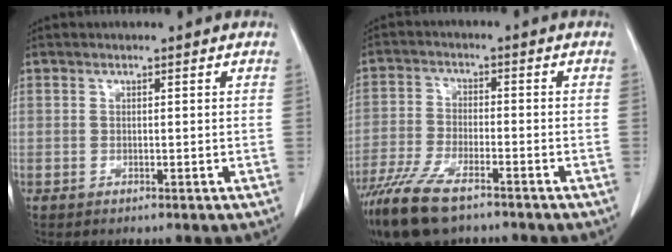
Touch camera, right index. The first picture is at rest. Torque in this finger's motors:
{"motor_torque": [1.06, -1.09, 0.59, 0.17]}